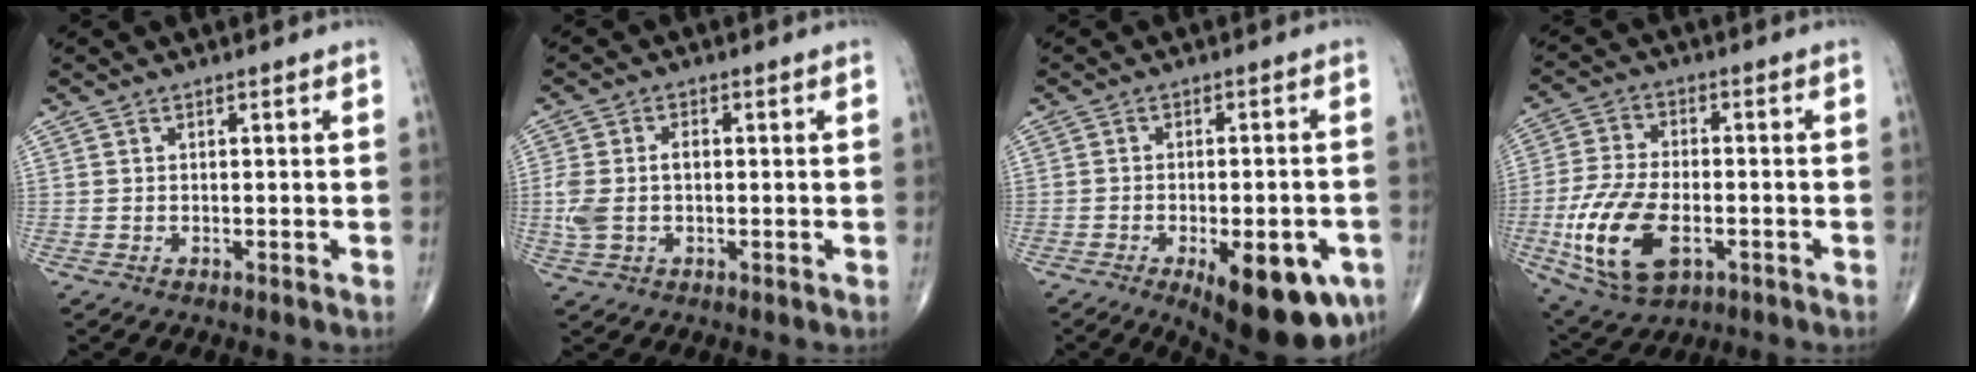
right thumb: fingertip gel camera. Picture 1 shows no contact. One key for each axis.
{"total": 5.9, "fx": -0.2, "fy": 3.7, "fz": 4.7, "tx": -0.116, "ty": 0.015, "tz": -0.002}
{"total": 16.4, "fx": -7.3, "fy": 6.4, "fz": 13.1, "tx": -0.130, "ty": 0.008, "tz": -0.085}
{"total": 15.9, "fx": -4.6, "fy": 8.6, "fz": 12.6, "tx": -0.255, "ty": 0.002, "tz": -0.077}